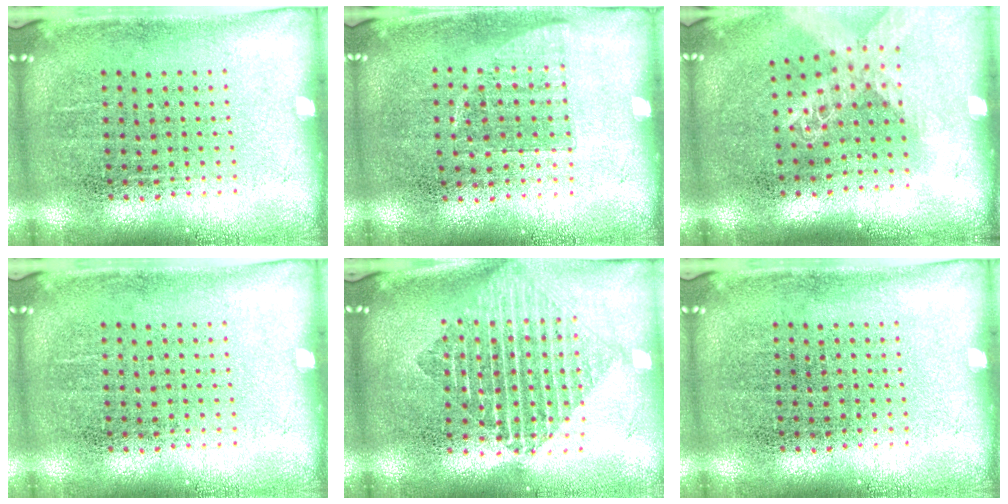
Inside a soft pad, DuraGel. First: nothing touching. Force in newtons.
{"total": 0.6, "press": 0.6, "slide": 0.2}
{"total": 1.5, "press": 1.2, "slide": 0.8}
{"total": 0.0}
{"total": 1.9, "press": 1.6, "slide": 1.1}
{"total": 0.0}